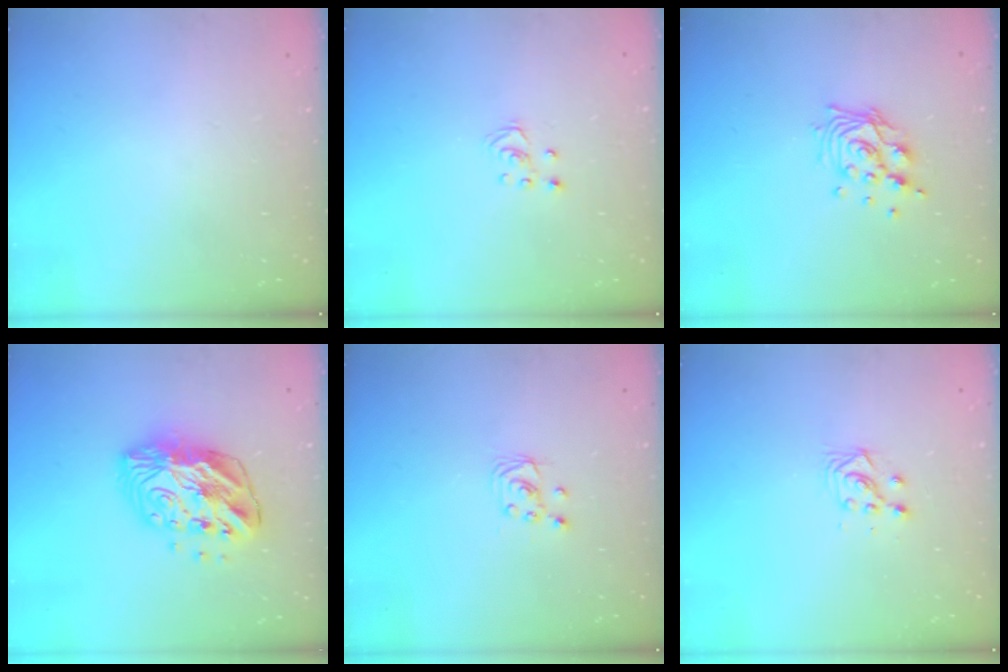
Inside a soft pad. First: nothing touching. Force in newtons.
{"total": 2.5, "press": 2.5, "slide": 0.2}
{"total": 11.1, "press": 10.9, "slide": 1.6}
{"total": 14.1, "press": 14.0, "slide": 1.1}
{"total": 2.4, "press": 2.4, "slide": 0.2}
{"total": 3.5, "press": 3.4, "slide": 1.1}